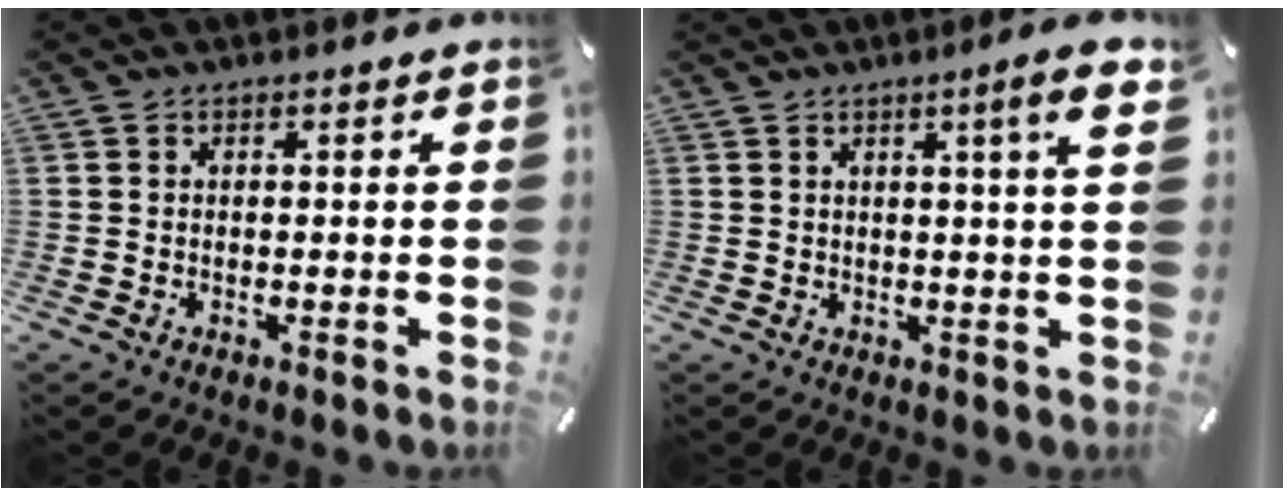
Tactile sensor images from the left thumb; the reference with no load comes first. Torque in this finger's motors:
{"motor_torque": [0.40, 0.47, 0.18, -0.12, 0.16]}